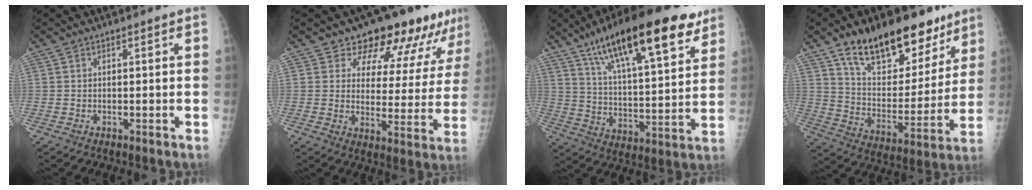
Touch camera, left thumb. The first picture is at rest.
{"total": 14.6, "force": [11.6, 6.6, 5.9], "torque": [-0.025, -0.068, 0.141]}
{"total": 24.8, "force": [15.0, 7.1, 18.4], "torque": [-0.277, -0.036, 0.244]}
{"total": 21.9, "force": [14.5, 10.9, 12.4], "torque": [-0.146, -0.062, 0.240]}